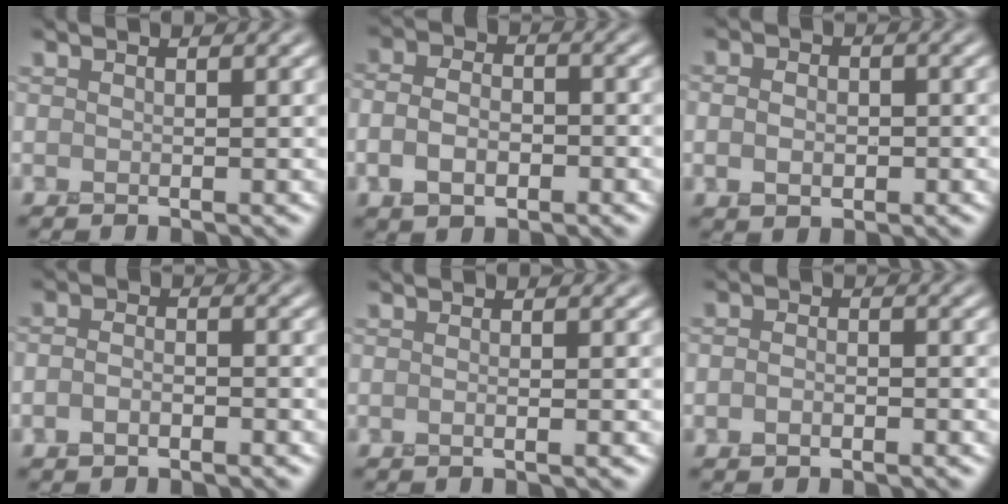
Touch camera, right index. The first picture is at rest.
{"total": 4.1, "force": [-1.1, 2.8, 2.8], "torque": [-0.054, -0.002, -0.027]}
{"total": 2.7, "force": [-0.3, 2.1, 1.7], "torque": [-0.026, 0.000, -0.008]}
{"total": 2.1, "force": [-0.9, 1.2, 1.4], "torque": [-0.025, 0.001, -0.022]}
{"total": 1.6, "force": [-0.1, 0.7, 1.4], "torque": [0.005, -0.004, -0.014]}
{"total": 1.7, "force": [-0.7, 1.1, 1.1], "torque": [-0.018, 0.001, -0.015]}